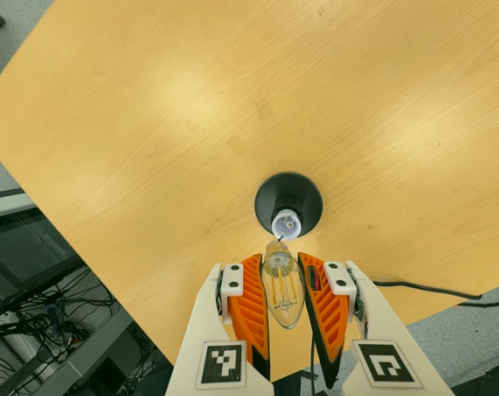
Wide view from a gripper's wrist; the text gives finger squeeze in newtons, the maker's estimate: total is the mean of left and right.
{"total": 20.7, "left": 22.2, "right": 19.2}